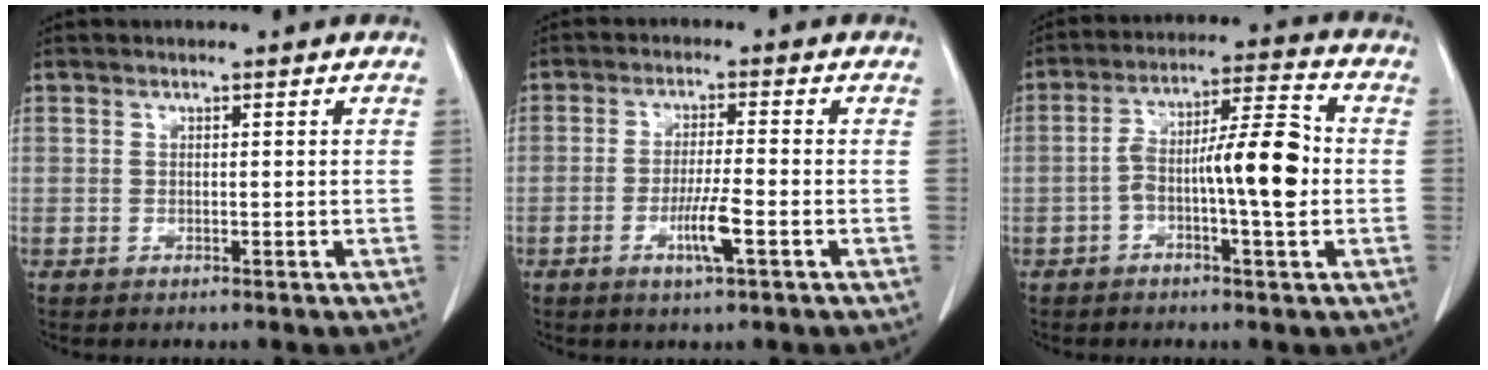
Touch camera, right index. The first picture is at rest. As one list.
[{"total": 5.2, "force": [-2.0, 0.0, 4.7], "torque": [-0.089, -0.007, -0.037]}, {"total": 10.8, "force": [-1.6, 1.6, 10.5], "torque": [-0.178, 0.026, -0.028]}]